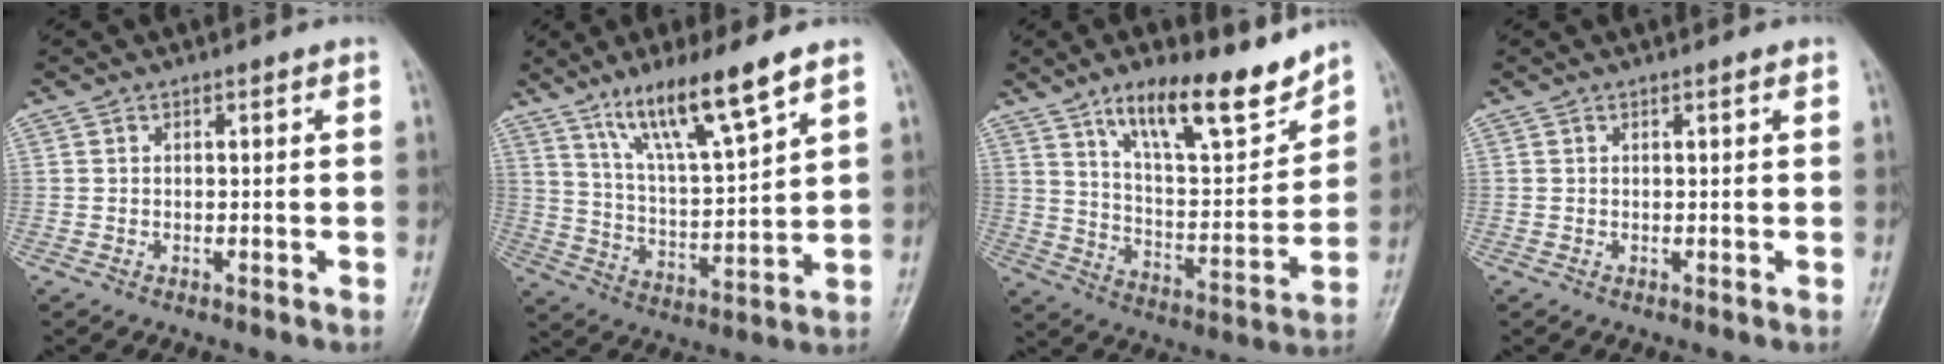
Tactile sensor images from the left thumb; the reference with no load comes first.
{"total": 13.8, "force": [9.1, 1.8, 10.2], "torque": [-0.180, -0.046, 0.175]}
{"total": 16.8, "force": [11.9, 5.0, 10.7], "torque": [-0.137, -0.077, 0.205]}
{"total": 0.6, "force": [0.4, 0.0, 0.4], "torque": [-0.007, 0.001, 0.004]}